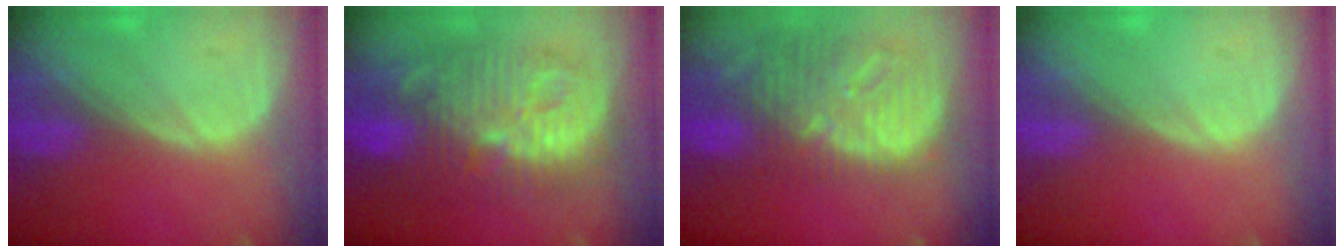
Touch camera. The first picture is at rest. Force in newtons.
{"total": 13.3, "press": 13.2, "slide": 1.3}
{"total": 13.3, "press": 11.6, "slide": 6.6}
{"total": 0.0}